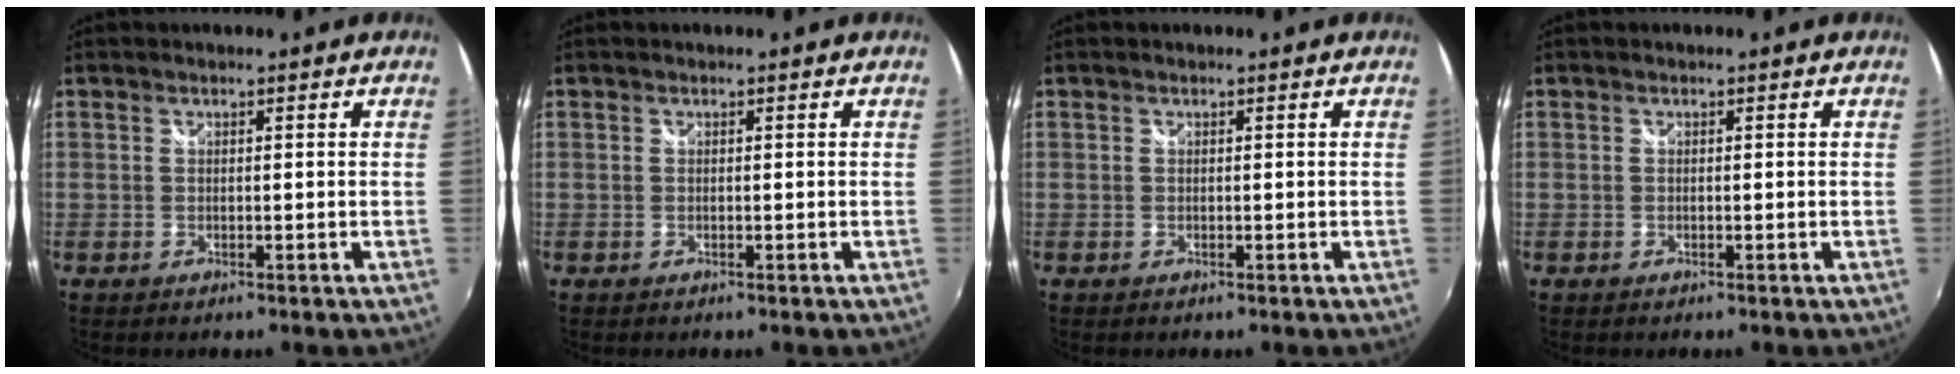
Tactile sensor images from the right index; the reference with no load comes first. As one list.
[{"total": 0.0}, {"total": 0.0}, {"total": 0.0}]